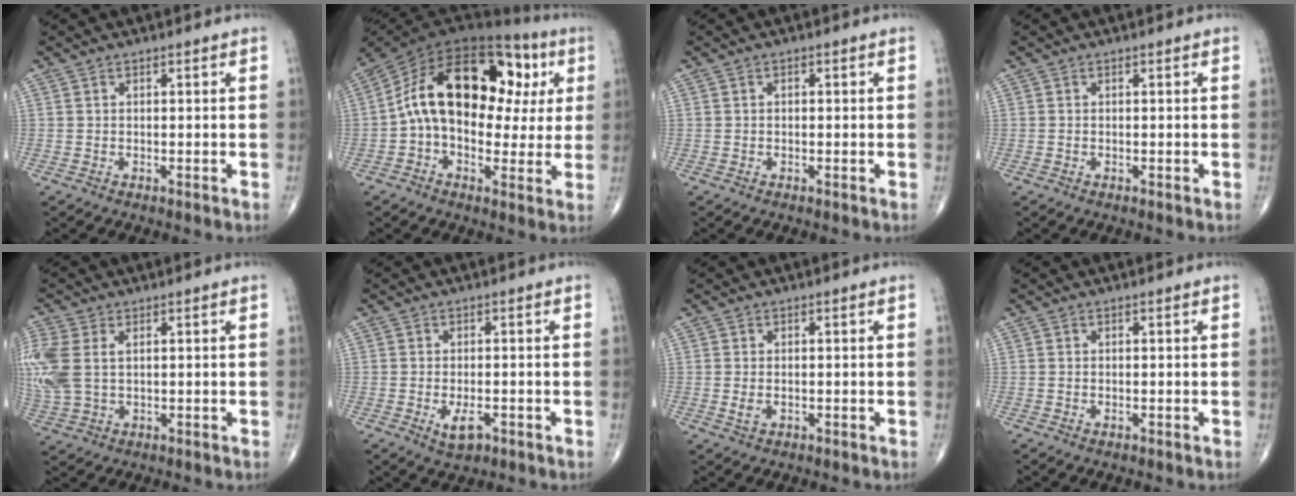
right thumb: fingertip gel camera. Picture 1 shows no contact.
{"total": 22.6, "force": [2.1, 14.2, 17.5], "torque": [-0.254, 0.045, 0.023]}
{"total": 0.5, "force": [0.0, 0.4, 0.4], "torque": [-0.005, 0.001, -0.001]}
{"total": 0.0}
{"total": 11.0, "force": [1.8, 7.1, 8.2], "torque": [-0.232, 0.008, 0.043]}
{"total": 3.8, "force": [-1.6, 1.8, 2.9], "torque": [-0.047, -0.001, -0.021]}
{"total": 1.9, "force": [-0.3, 1.2, 1.4], "torque": [-0.030, -0.002, -0.005]}
{"total": 0.0}